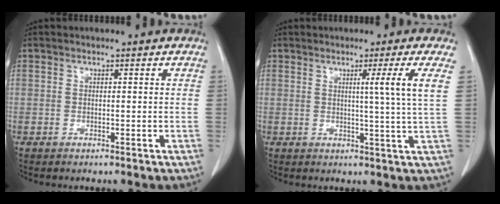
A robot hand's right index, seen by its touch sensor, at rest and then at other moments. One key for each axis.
{"total": 5.3, "fx": 1.7, "fy": -2.0, "fz": 4.6, "tx": -0.077, "ty": -0.013, "tz": 0.029}